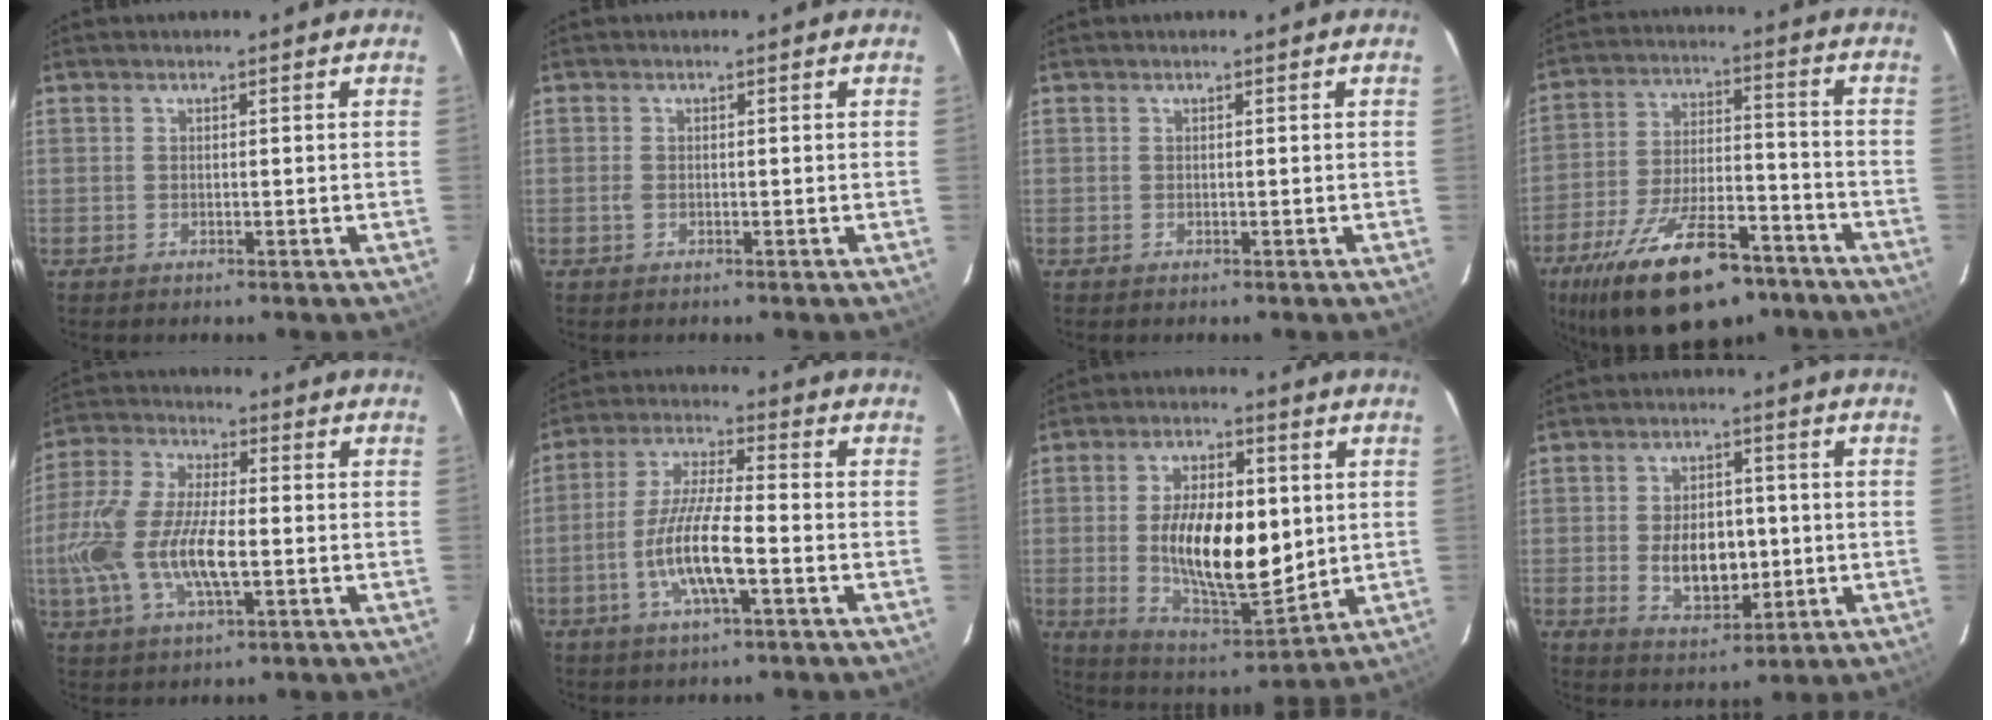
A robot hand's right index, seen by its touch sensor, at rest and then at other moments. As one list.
[{"total": 0.9, "force": [-0.2, 0.6, 0.6], "torque": [-0.013, 0.000, -0.005]}, {"total": 0.0}, {"total": 23.5, "force": [-16.1, 9.5, 14.3], "torque": [-0.265, -0.018, -0.243]}, {"total": 16.7, "force": [-2.9, 6.5, 15.2], "torque": [-0.318, -0.006, -0.056]}, {"total": 11.5, "force": [-3.9, 2.0, 10.7], "torque": [-0.217, -0.004, -0.073]}, {"total": 17.3, "force": [0.6, 7.8, 15.5], "torque": [-0.273, -0.010, 0.021]}, {"total": 9.6, "force": [-0.9, 5.8, 7.6], "torque": [-0.140, 0.001, -0.003]}]